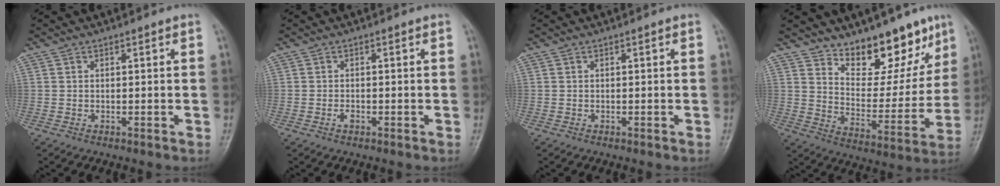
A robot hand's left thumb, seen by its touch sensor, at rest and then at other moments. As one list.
[{"total": 1.0, "force": [-0.5, 0.6, 0.6], "torque": [-0.009, 0.001, -0.008]}, {"total": 0.0}, {"total": 14.5, "force": [10.8, 6.6, 7.0], "torque": [-0.043, -0.080, 0.178]}]